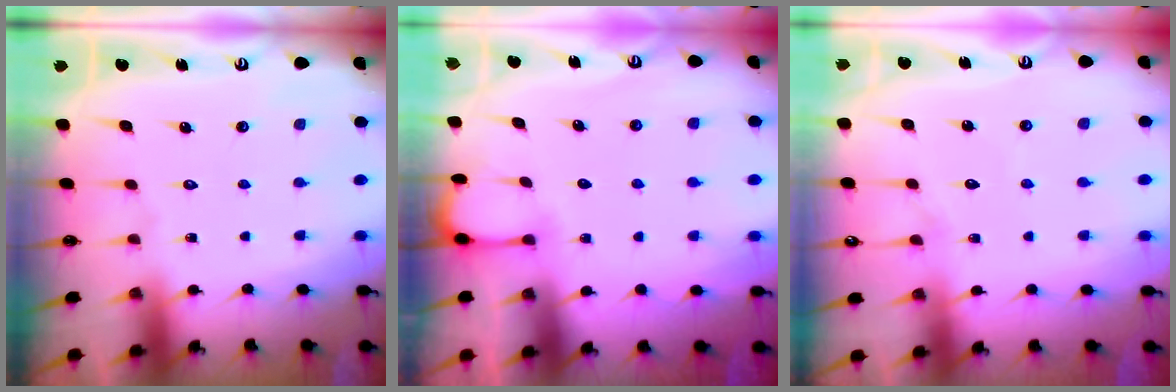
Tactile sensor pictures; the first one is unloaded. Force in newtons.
{"total": 2.6, "press": 2.6, "slide": 0.3}
{"total": 5.8, "press": 5.8, "slide": 0.6}